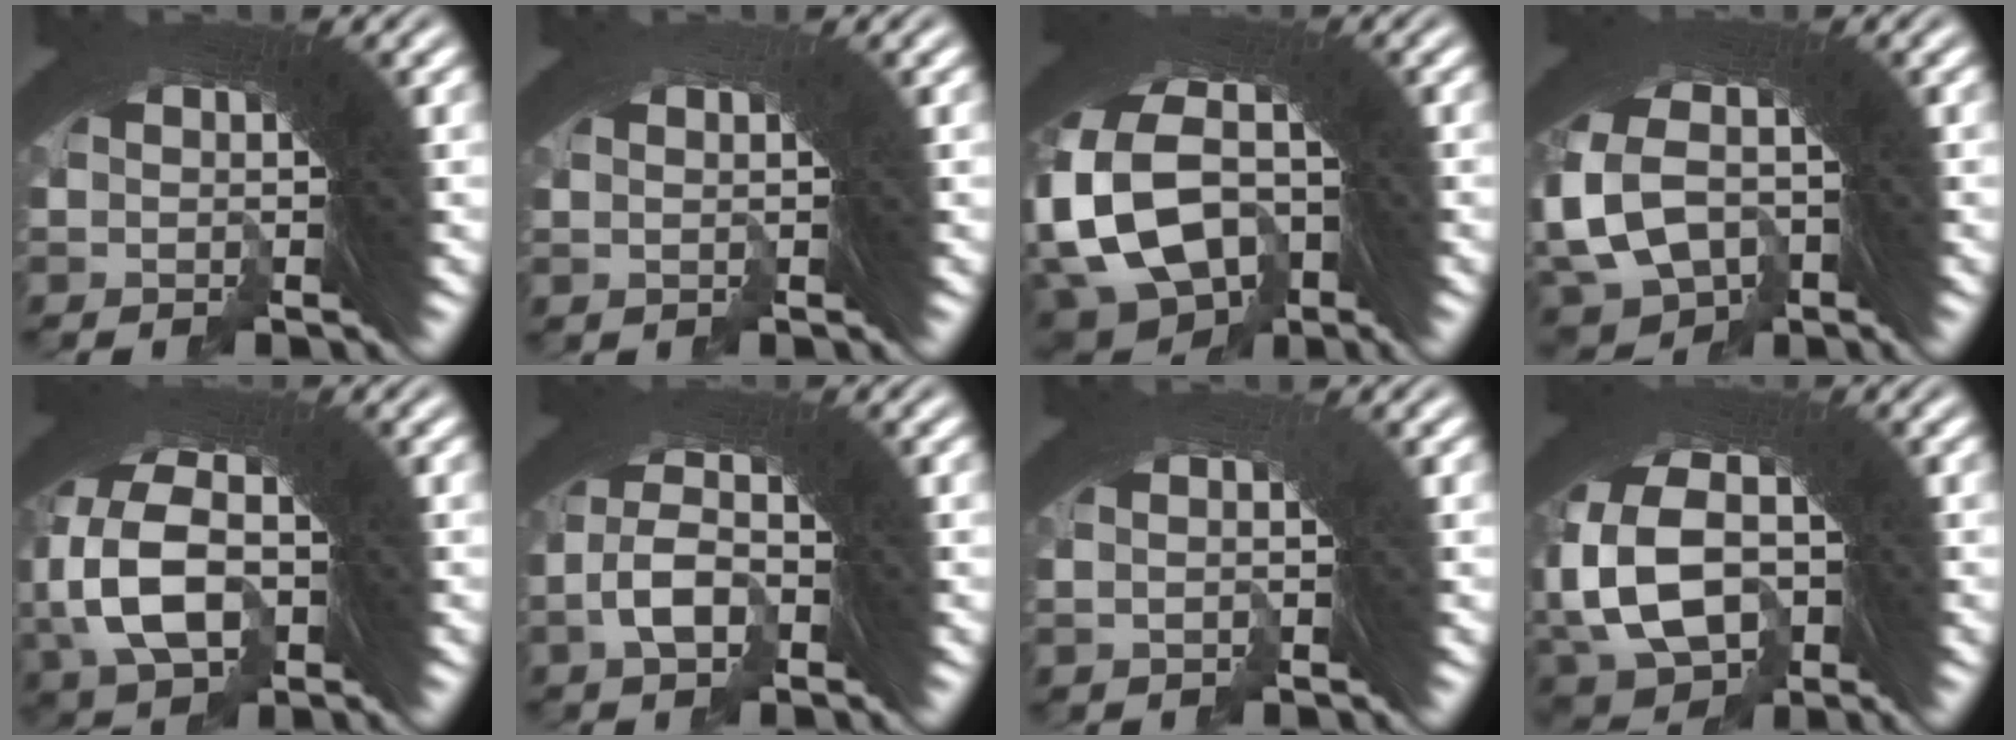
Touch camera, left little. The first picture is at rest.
{"total": 1.3, "force": [-0.7, -0.3, -1.0], "torque": [0.008, -0.007, -0.006]}
{"total": 13.9, "force": [-3.6, 11.4, 7.1], "torque": [-0.159, -0.038, -0.060]}
{"total": 9.6, "force": [-3.5, 8.1, 3.7], "torque": [-0.084, -0.025, -0.055]}
{"total": 8.8, "force": [-1.5, 7.1, 4.9], "torque": [-0.097, -0.011, -0.024]}
{"total": 5.1, "force": [-1.1, 4.2, 2.6], "torque": [-0.029, 0.015, -0.035]}
{"total": 0.9, "force": [-0.6, 0.5, -0.5], "torque": [0.006, 0.006, -0.010]}
{"total": 11.6, "force": [-2.2, 9.5, 6.2], "torque": [-0.127, -0.021, -0.037]}